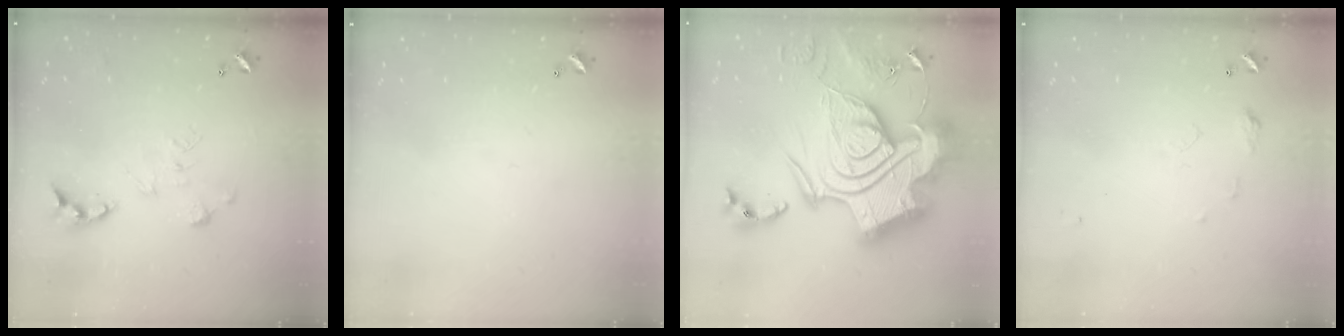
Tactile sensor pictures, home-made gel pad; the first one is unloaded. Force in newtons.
{"total": 0.0}
{"total": 0.6, "press": 0.6, "slide": 0.0}
{"total": 4.5, "press": 4.4, "slide": 0.5}